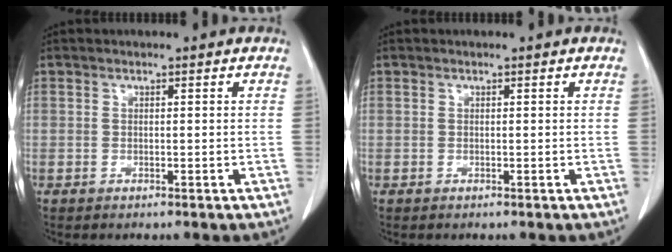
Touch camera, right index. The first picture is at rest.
{"total": 0.0}